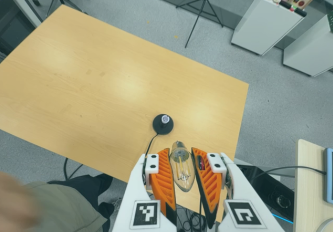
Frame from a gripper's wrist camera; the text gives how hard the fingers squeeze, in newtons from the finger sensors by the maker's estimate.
{"total": 18.7, "left": 20.2, "right": 17.1}